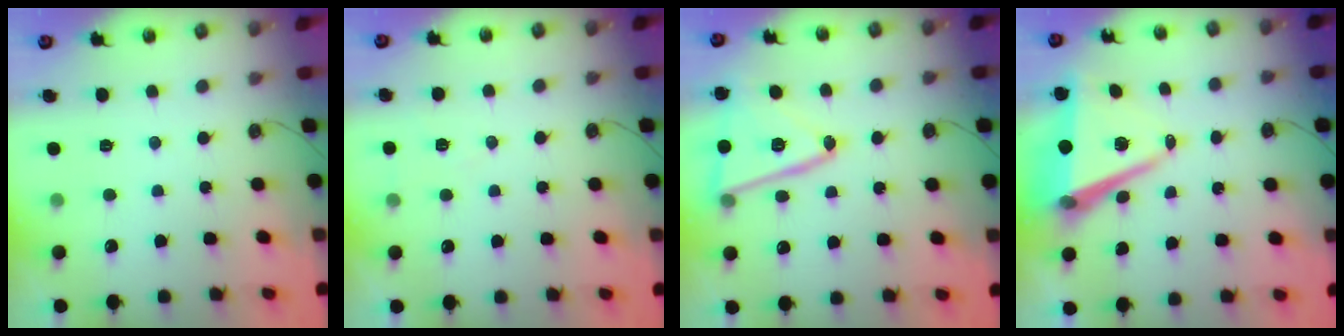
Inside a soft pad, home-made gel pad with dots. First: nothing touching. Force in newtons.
{"total": 6.5, "press": 4.9, "slide": 4.2}
{"total": 16.5, "press": 16.5, "slide": 1.4}
{"total": 10.3, "press": 9.4, "slide": 4.3}